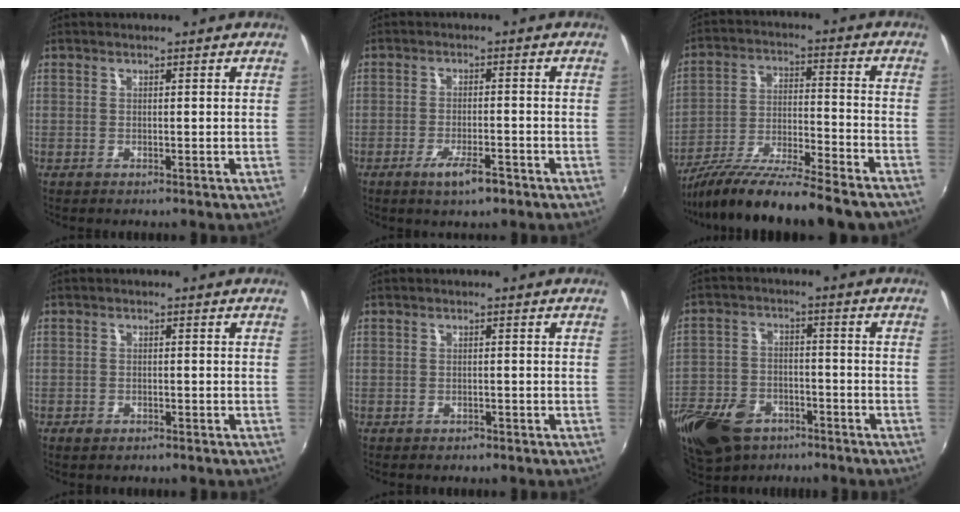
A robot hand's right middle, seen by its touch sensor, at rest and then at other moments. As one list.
[{"total": 5.1, "force": [-3.2, 1.3, 3.8], "torque": [-0.081, -0.007, -0.055]}, {"total": 20.4, "force": [-17.2, 2.0, 10.9], "torque": [-0.196, -0.045, -0.277]}, {"total": 2.0, "force": [-1.5, 0.9, 0.9], "torque": [-0.022, -0.003, -0.026]}, {"total": 1.3, "force": [-1.0, 0.8, 0.3], "torque": [-0.008, -0.001, -0.015]}, {"total": 18.9, "force": [-11.4, 11.5, 9.7], "torque": [-0.249, -0.018, -0.193]}]